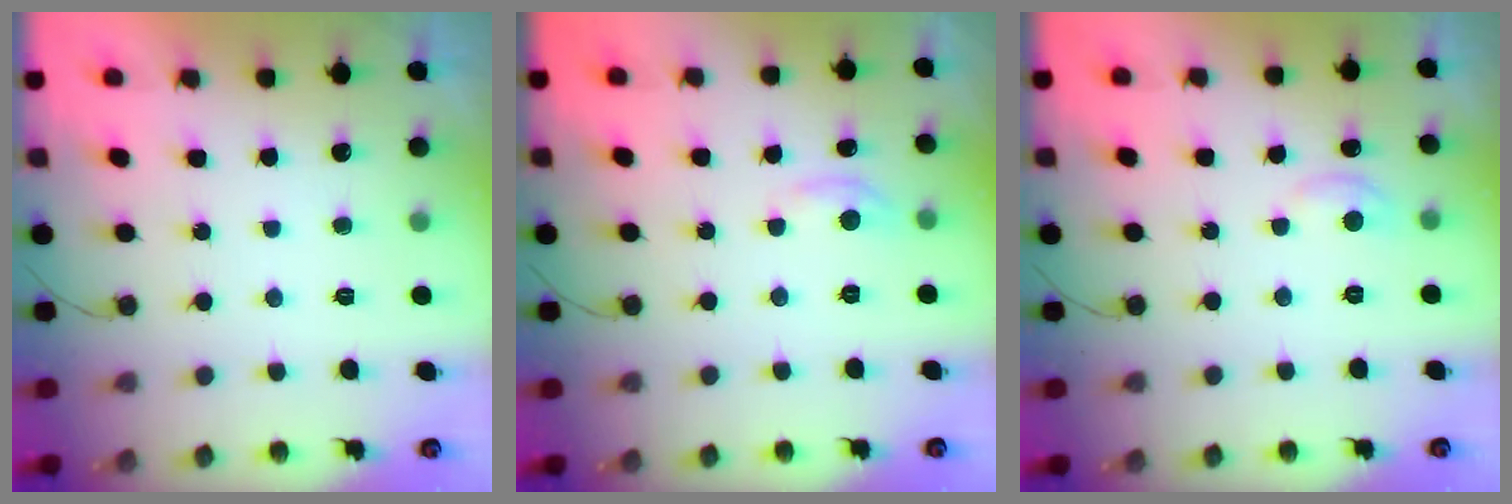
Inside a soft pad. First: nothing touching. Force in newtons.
{"total": 3.6, "press": 3.5, "slide": 0.5}
{"total": 6.5, "press": 6.5, "slide": 0.6}